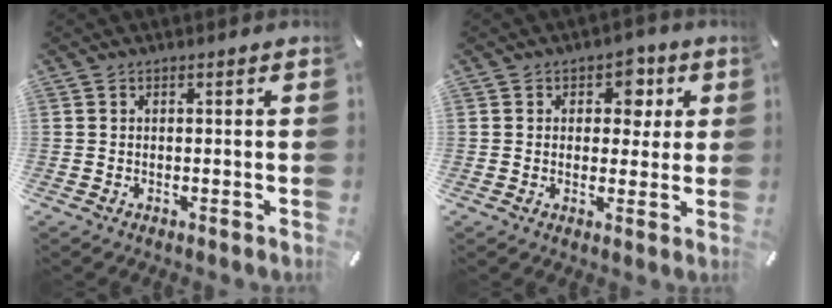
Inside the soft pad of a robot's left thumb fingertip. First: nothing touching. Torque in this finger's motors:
{"motor_torque": [0.93, 0.86, 0.11, 0.09, -0.01]}